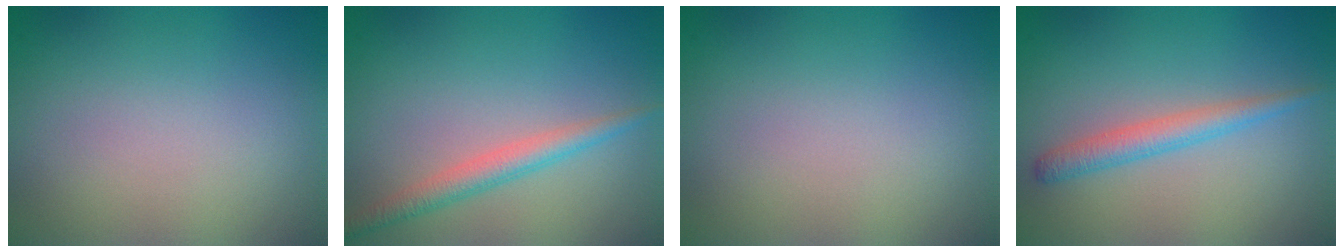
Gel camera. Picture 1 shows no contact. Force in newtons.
{"total": 2.5, "press": 2.5, "slide": 0.0}
{"total": 0.0}
{"total": 2.2, "press": 2.2, "slide": 0.1}